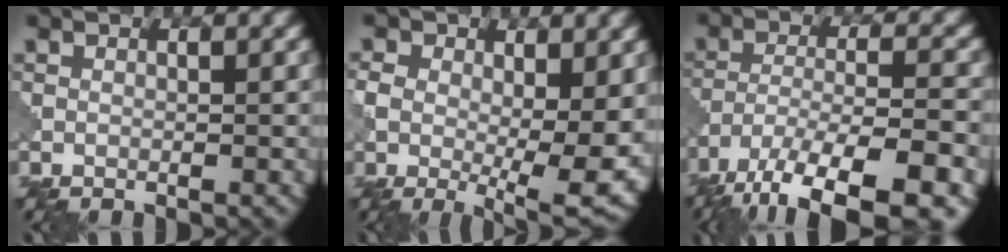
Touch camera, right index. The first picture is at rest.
{"total": 8.8, "force": [-0.4, 4.7, 7.4], "torque": [-0.133, -0.025, 0.004]}
{"total": 12.8, "force": [-9.4, 3.6, 7.9], "torque": [-0.160, -0.024, -0.143]}